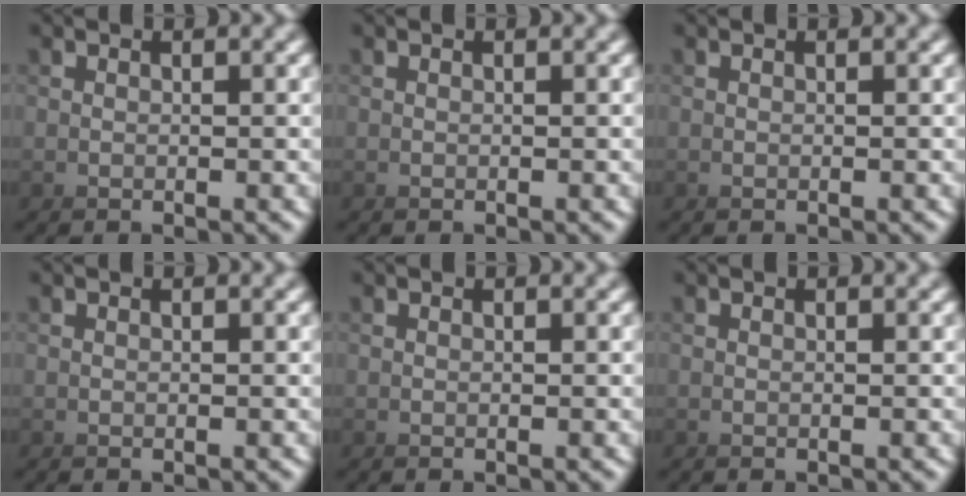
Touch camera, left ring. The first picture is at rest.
{"total": 0.0}
{"total": 0.0}
{"total": 0.0}
{"total": 0.0}
{"total": 0.0}